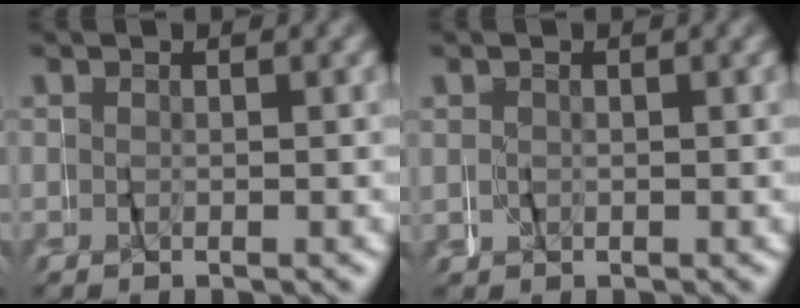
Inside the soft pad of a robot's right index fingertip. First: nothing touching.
{"total": 1.1, "force": [0.5, 1.0, 0.0], "torque": [0.002, 0.006, 0.009]}